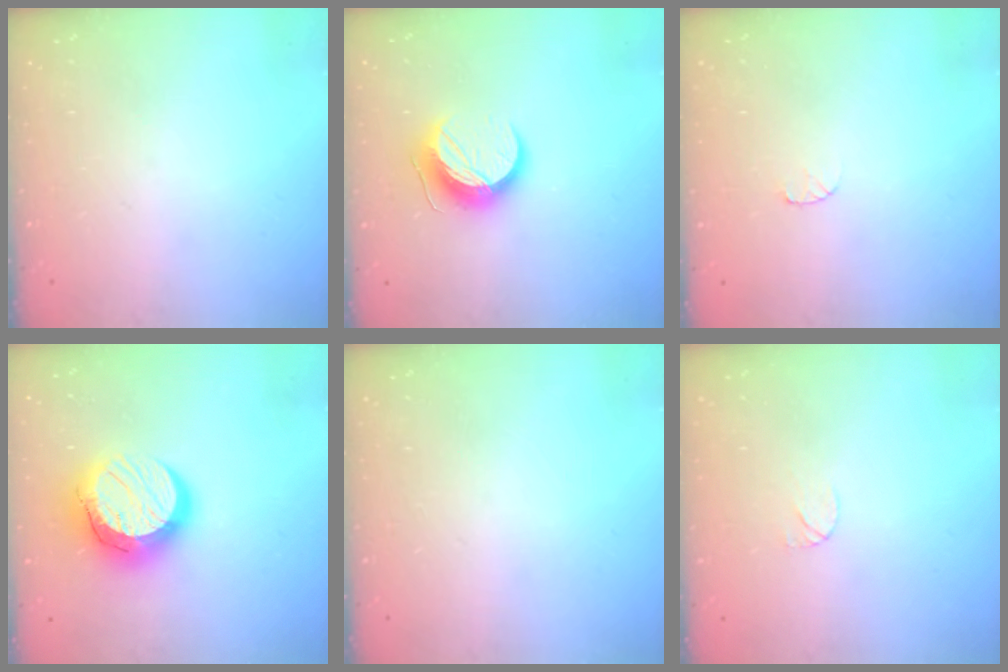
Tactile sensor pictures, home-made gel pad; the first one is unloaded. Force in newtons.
{"total": 12.2, "press": 12.2, "slide": 0.4}
{"total": 3.8, "press": 3.8, "slide": 0.4}
{"total": 16.3, "press": 16.3, "slide": 1.1}
{"total": 0.0}
{"total": 4.2, "press": 4.1, "slide": 0.3}